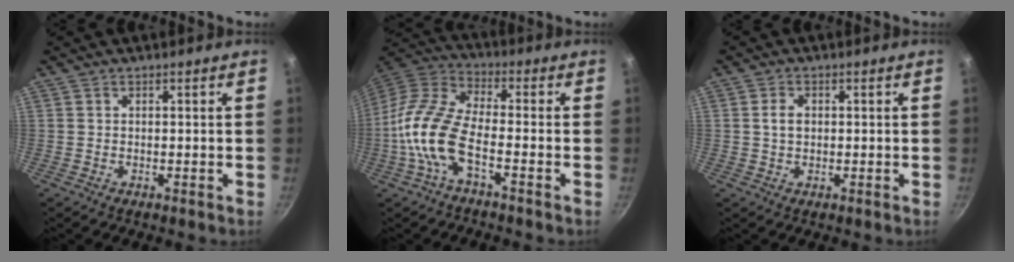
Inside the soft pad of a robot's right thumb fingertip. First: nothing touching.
{"total": 13.2, "force": [-4.3, 5.4, 11.3], "torque": [-0.234, 0.036, -0.104]}
{"total": 2.6, "force": [0.2, 1.8, 1.8], "torque": [-0.026, 0.005, 0.004]}